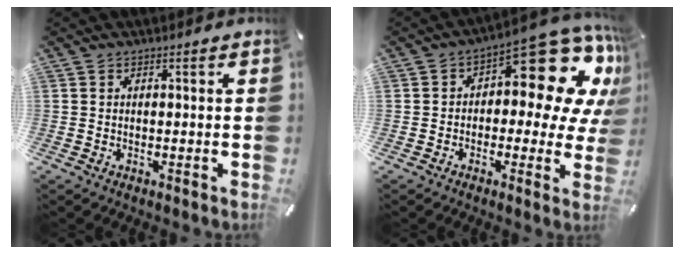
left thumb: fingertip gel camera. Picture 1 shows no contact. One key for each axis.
{"total": 14.6, "fx": 7.2, "fy": 6.6, "fz": 10.9, "tx": -0.140, "ty": -0.069, "tz": 0.115}